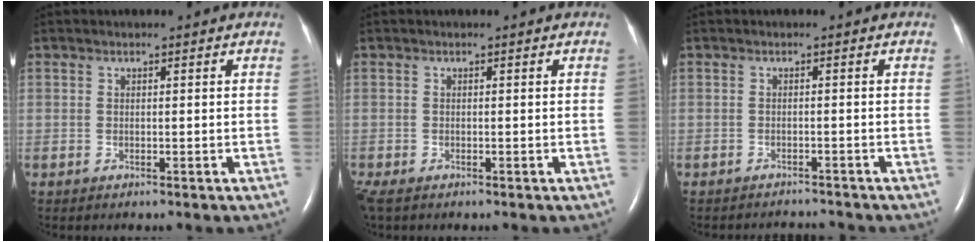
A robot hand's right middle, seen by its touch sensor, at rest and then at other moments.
{"total": 1.9, "force": [-1.4, 0.7, 1.1], "torque": [-0.027, -0.008, -0.024]}
{"total": 3.4, "force": [-3.4, -0.1, -0.2], "torque": [0.004, -0.010, -0.047]}